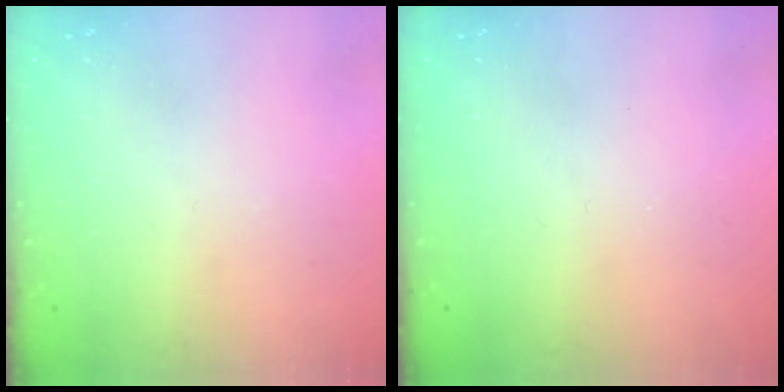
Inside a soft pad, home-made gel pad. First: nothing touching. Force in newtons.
{"total": 0.0}